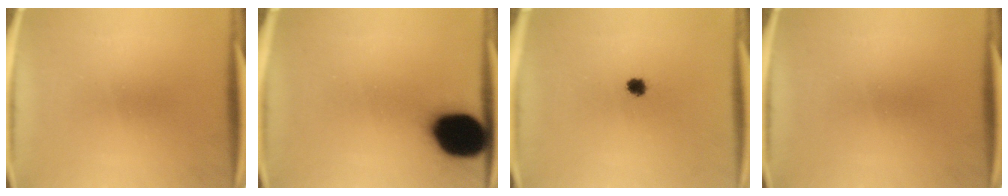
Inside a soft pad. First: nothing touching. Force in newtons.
{"total": 17.7}
{"total": 2.4}
{"total": 0.0}